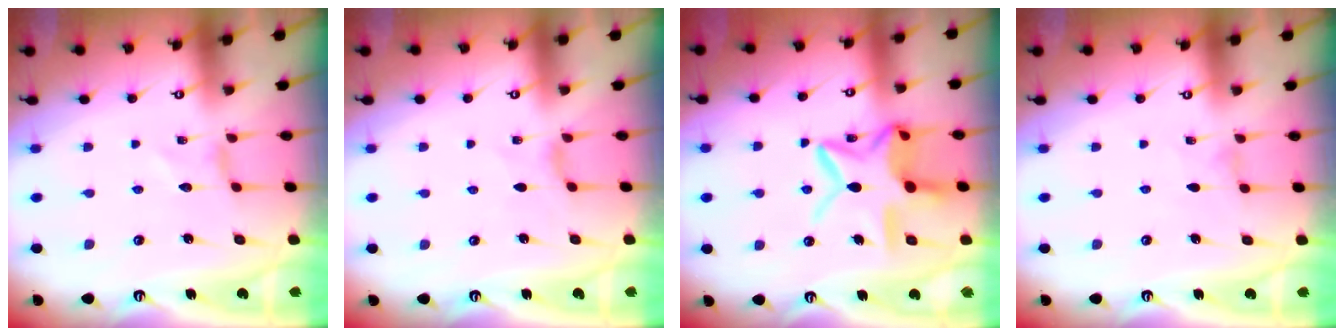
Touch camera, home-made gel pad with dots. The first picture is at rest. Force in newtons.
{"total": 0.8, "press": 0.7, "slide": 0.4}
{"total": 15.4, "press": 15.3, "slide": 1.4}
{"total": 0.0}